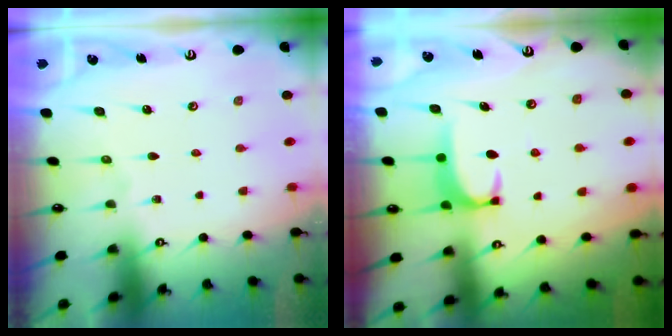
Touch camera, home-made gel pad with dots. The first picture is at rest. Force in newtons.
{"total": 1.9, "press": 1.8, "slide": 0.5}